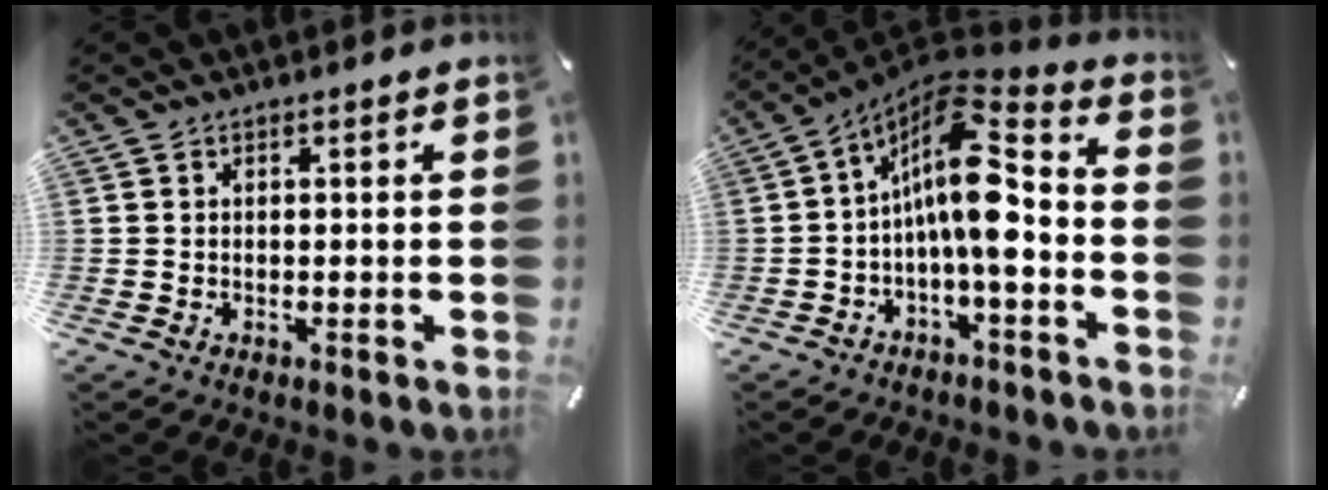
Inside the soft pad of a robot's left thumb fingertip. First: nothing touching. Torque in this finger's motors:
{"motor_torque": [1.05, 3.96, 1.71, 1.06, 0.24]}